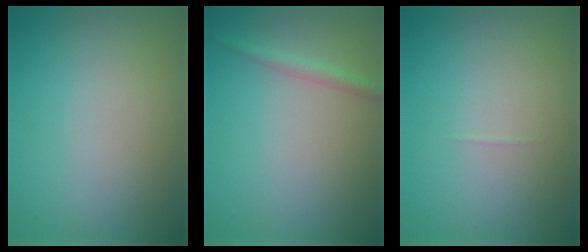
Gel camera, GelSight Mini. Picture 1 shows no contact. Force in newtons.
{"total": 1.6, "press": 1.5, "slide": 0.2}
{"total": 0.0}